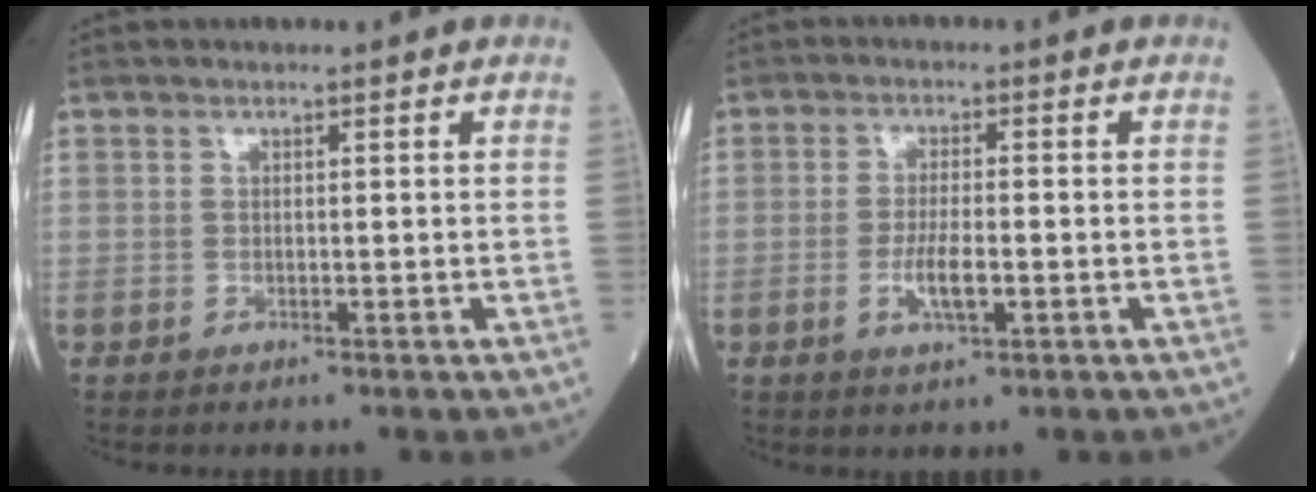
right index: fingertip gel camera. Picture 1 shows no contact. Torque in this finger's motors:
{"motor_torque": [0.12, -0.21, 0.11, 0.08]}